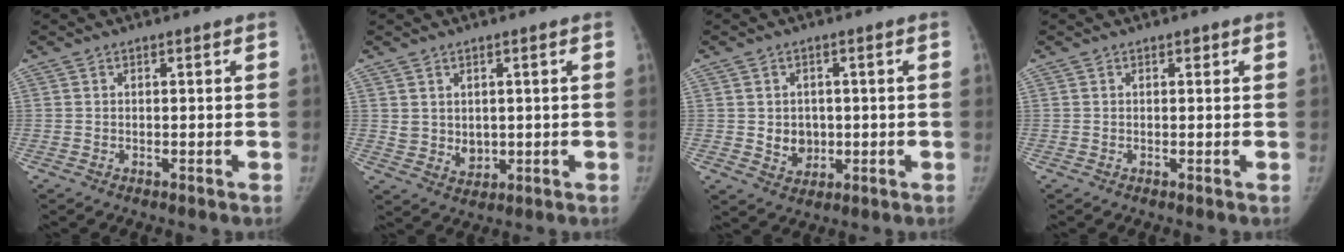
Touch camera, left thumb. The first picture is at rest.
{"total": 4.1, "force": [0.9, 3.5, 1.9], "torque": [-0.016, -0.013, 0.030]}
{"total": 5.0, "force": [-0.2, 4.4, 2.5], "torque": [-0.012, 0.000, 0.008]}
{"total": 0.7, "force": [0.3, 0.4, 0.4], "torque": [0.000, 0.000, 0.003]}